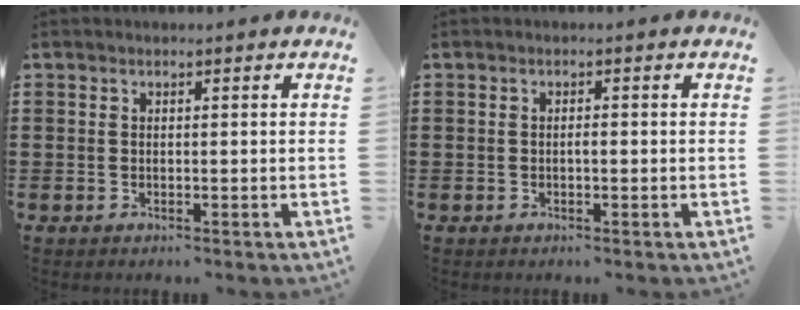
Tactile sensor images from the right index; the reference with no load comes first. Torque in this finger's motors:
{"motor_torque": [0.47, -0.37, 0.01, 0.00]}